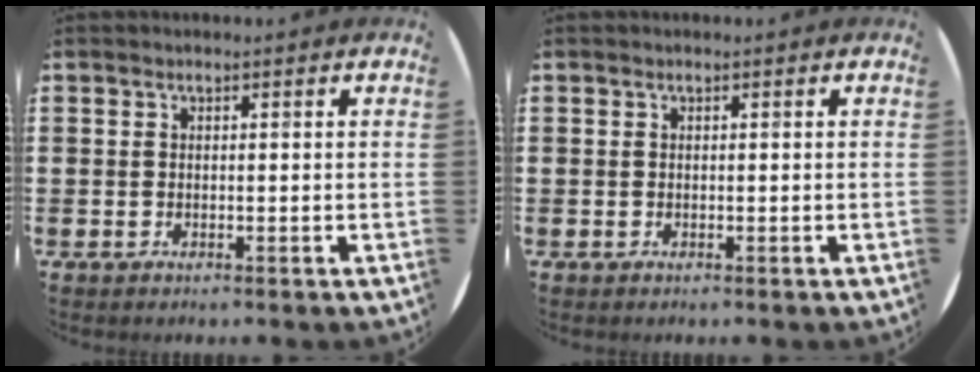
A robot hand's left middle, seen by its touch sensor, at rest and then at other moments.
{"total": 0.0}